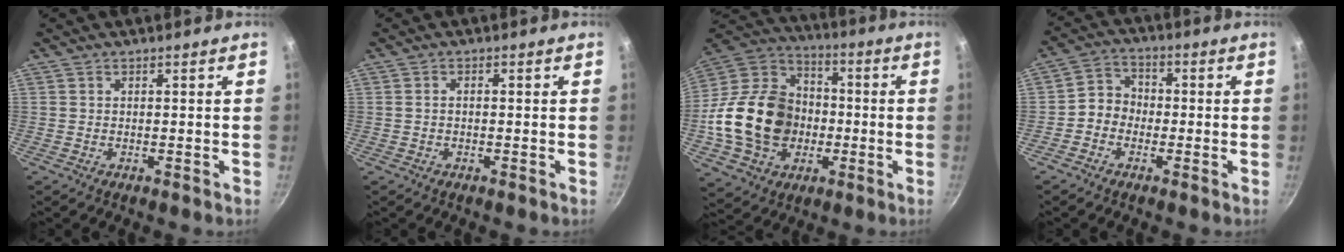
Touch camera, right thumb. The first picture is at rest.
{"total": 1.0, "force": [-0.2, 0.6, 0.8], "torque": [-0.019, 0.007, -0.004]}
{"total": 22.5, "force": [-3.2, 17.9, 13.3], "torque": [-0.213, 0.042, -0.052]}
{"total": 5.2, "force": [-1.5, 4.5, 2.2], "torque": [-0.009, 0.023, -0.044]}